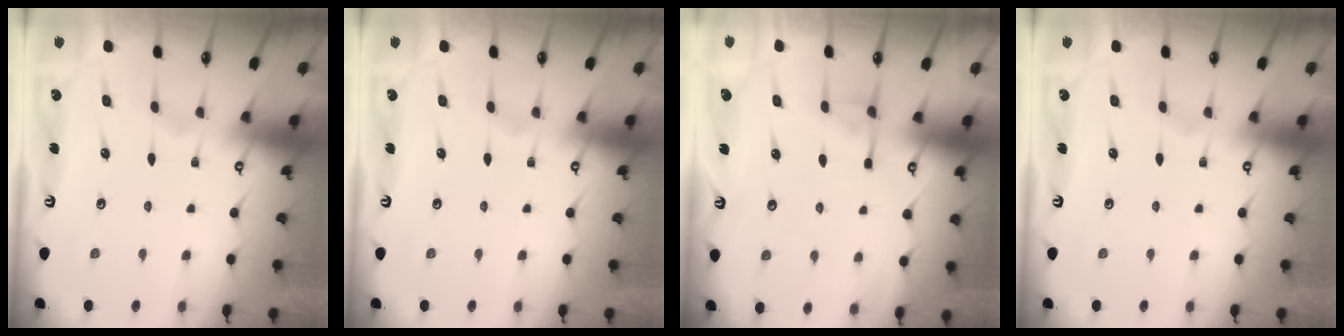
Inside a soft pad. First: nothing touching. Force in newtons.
{"total": 0.0}
{"total": 4.7, "press": 4.7, "slide": 0.7}
{"total": 0.0}